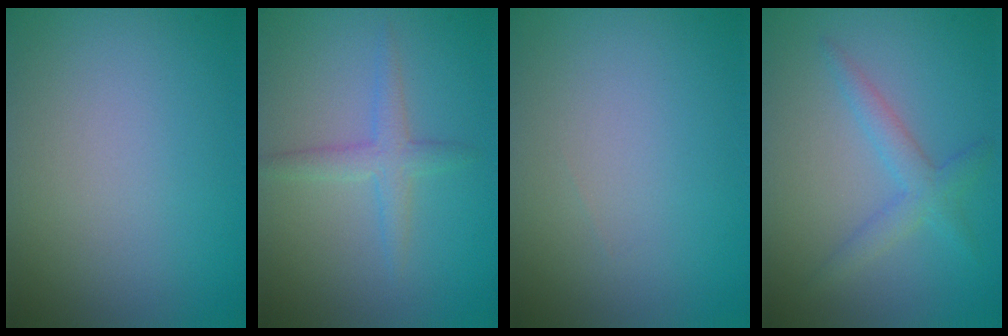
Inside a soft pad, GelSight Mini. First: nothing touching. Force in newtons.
{"total": 2.0, "press": 2.0, "slide": 0.1}
{"total": 0.0}
{"total": 2.4, "press": 2.4, "slide": 0.2}